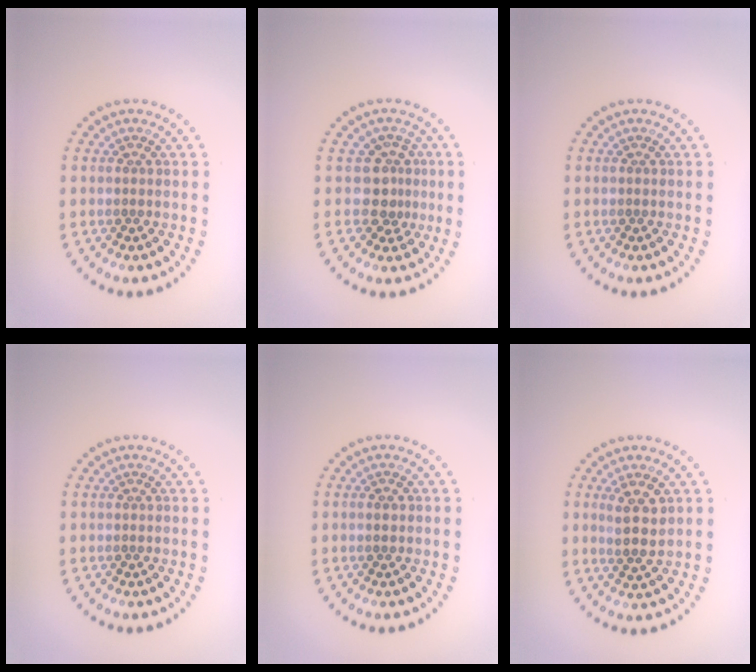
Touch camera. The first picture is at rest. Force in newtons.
{"total": 2.6, "press": 1.9, "slide": 1.7}
{"total": 0.0}
{"total": 0.0}
{"total": 1.0, "press": 1.0, "slide": 0.0}
{"total": 2.8, "press": 2.5, "slide": 1.2}